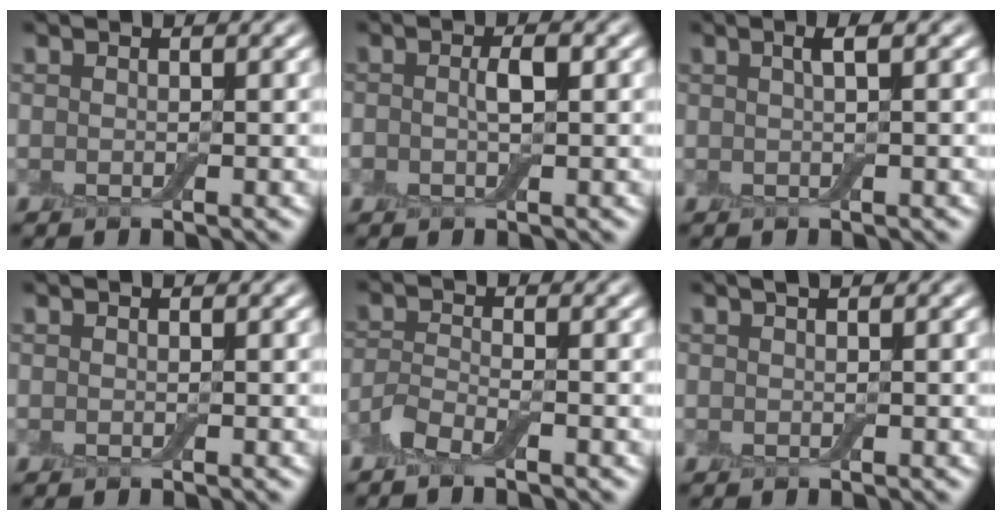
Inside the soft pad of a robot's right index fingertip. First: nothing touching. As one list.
[{"total": 1.8, "force": [-0.1, 0.7, 1.6], "torque": [-0.031, 0.004, -0.004]}, {"total": 1.6, "force": [0.5, 0.3, 1.5], "torque": [-0.026, 0.004, 0.005]}, {"total": 0.0}, {"total": 2.4, "force": [-1.7, 0.6, 1.5], "torque": [-0.033, -0.001, -0.043]}, {"total": 0.6, "force": [0.4, 0.1, 0.5], "torque": [-0.008, 0.002, 0.006]}]